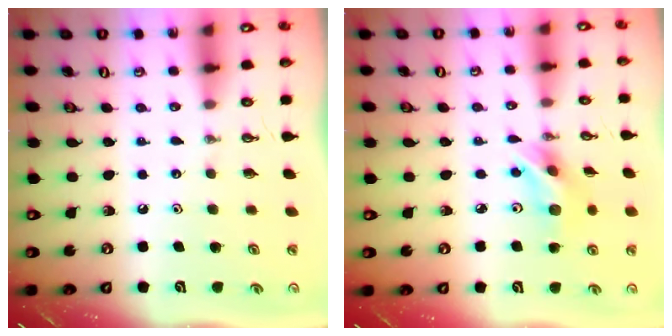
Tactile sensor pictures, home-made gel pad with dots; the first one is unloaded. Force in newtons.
{"total": 10.7, "press": 10.1, "slide": 3.6}